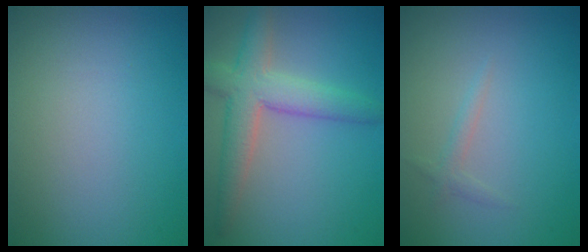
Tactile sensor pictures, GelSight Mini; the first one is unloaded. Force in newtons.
{"total": 5.1, "press": 5.1, "slide": 0.3}
{"total": 0.9, "press": 0.9, "slide": 0.1}